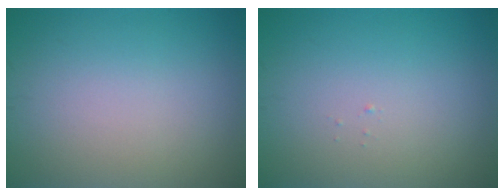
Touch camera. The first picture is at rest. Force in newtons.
{"total": 0.0}